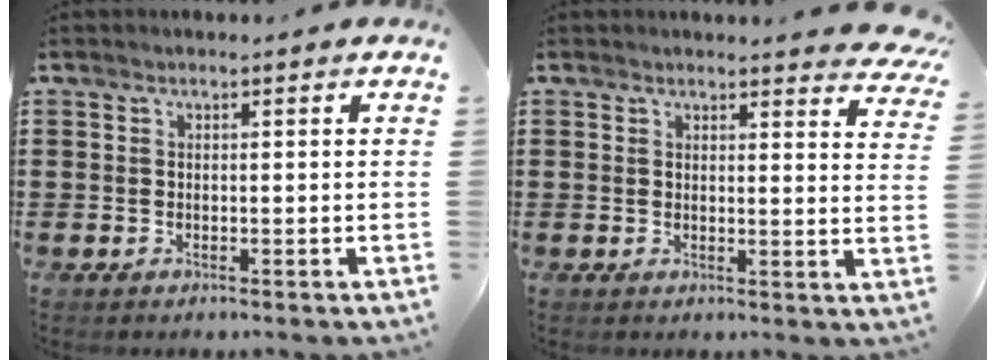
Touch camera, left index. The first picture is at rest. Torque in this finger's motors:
{"motor_torque": [2.14, 0.00, 0.28, 0.01]}